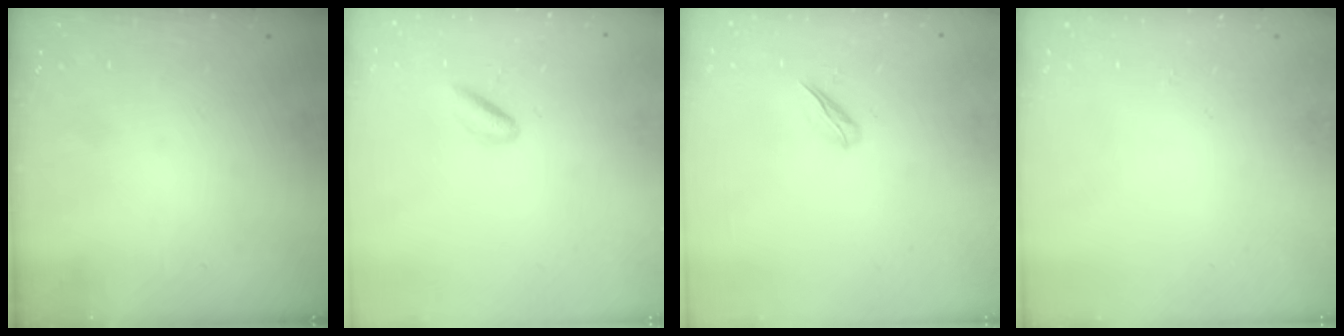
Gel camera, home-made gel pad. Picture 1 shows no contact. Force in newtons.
{"total": 2.9, "press": 2.8, "slide": 0.6}
{"total": 3.8, "press": 3.7, "slide": 1.0}
{"total": 0.0}